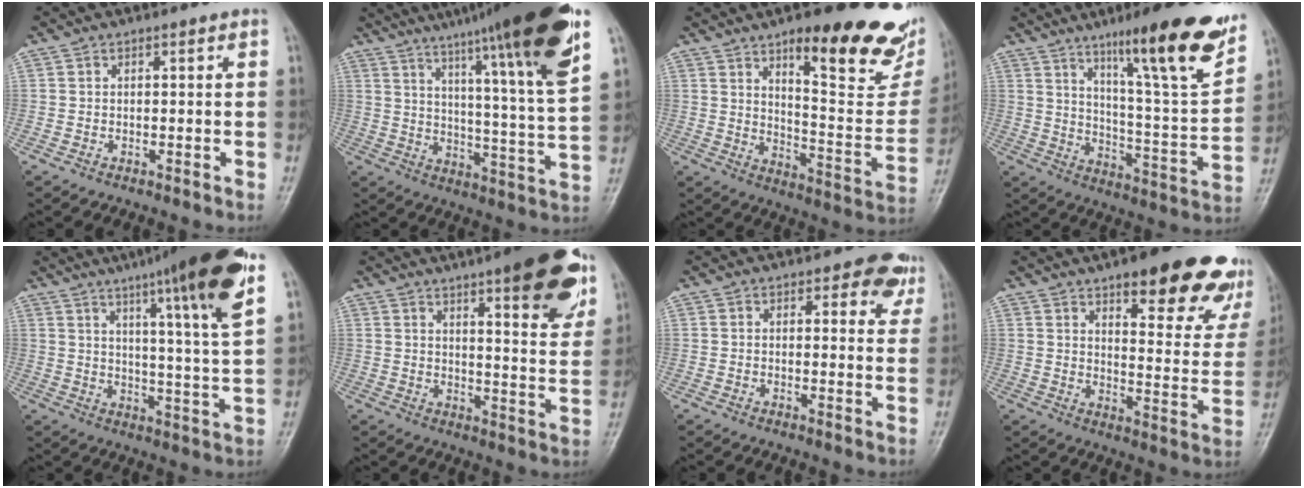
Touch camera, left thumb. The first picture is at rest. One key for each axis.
{"total": 24.2, "fx": 16.0, "fy": 1.2, "fz": 18.2, "tx": -0.258, "ty": -0.060, "tz": 0.230}
{"total": 25.6, "fx": 15.4, "fy": 7.5, "fz": 19.0, "tx": -0.206, "ty": -0.077, "tz": 0.219}
{"total": 20.8, "fx": 13.1, "fy": 2.9, "fz": 15.9, "tx": -0.203, "ty": -0.064, "tz": 0.201}
{"total": 19.6, "fx": 11.4, "fy": 1.2, "fz": 15.9, "tx": -0.220, "ty": -0.042, "tz": 0.154}
{"total": 18.7, "fx": 10.9, "fy": 4.5, "fz": 14.6, "tx": -0.161, "ty": -0.046, "tz": 0.143}
{"total": 6.2, "fx": 4.2, "fy": 3.2, "fz": 3.1, "tx": 0.002, "ty": -0.022, "tz": 0.038}
{"total": 24.0, "fx": 15.8, "fy": 7.6, "fz": 16.3, "tx": -0.158, "ty": -0.068, "tz": 0.199}